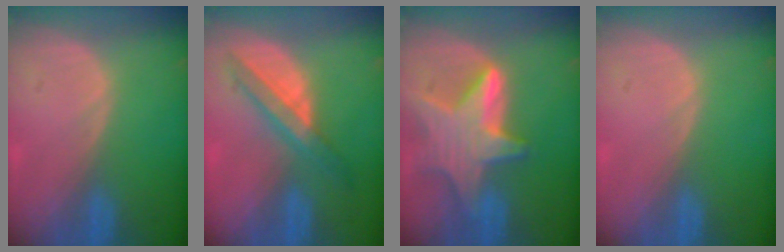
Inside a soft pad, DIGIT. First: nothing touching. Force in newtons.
{"total": 5.7, "press": 5.5, "slide": 1.3}
{"total": 9.4, "press": 9.4, "slide": 0.8}
{"total": 0.0}